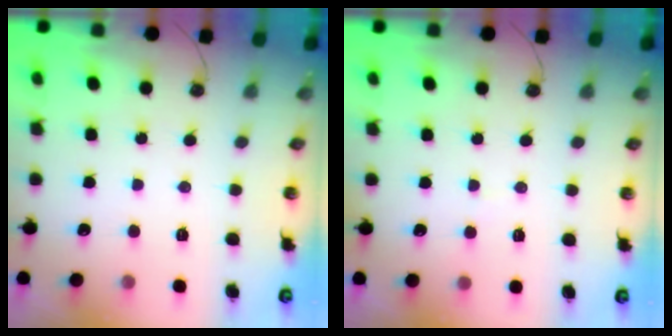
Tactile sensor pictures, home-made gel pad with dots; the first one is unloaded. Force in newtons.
{"total": 2.5, "press": 2.5, "slide": 0.2}